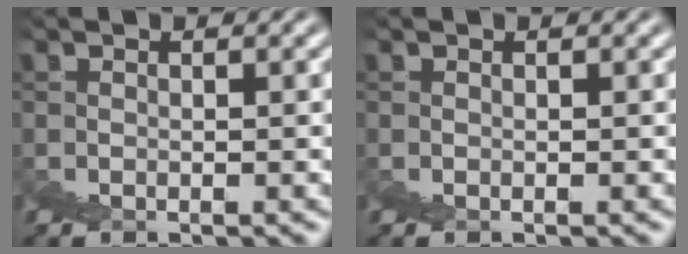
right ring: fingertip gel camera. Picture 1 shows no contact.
{"total": 0.0}